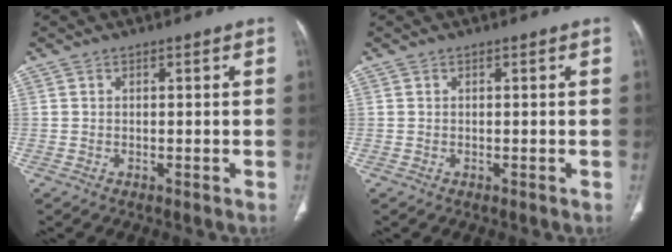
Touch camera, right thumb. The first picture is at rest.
{"total": 0.0}